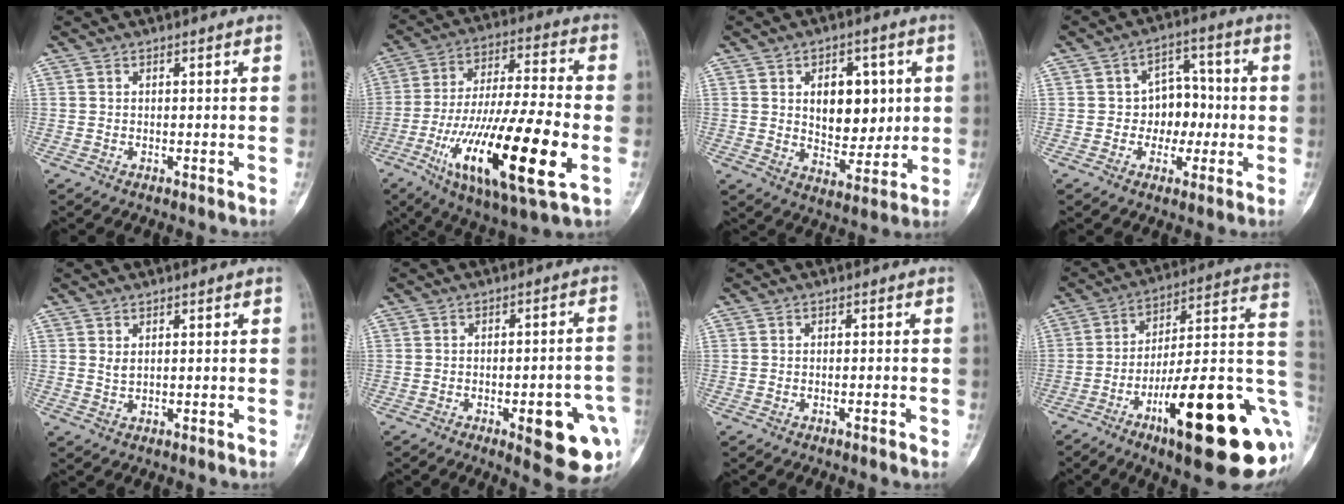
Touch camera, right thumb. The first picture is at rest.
{"total": 26.3, "force": [-7.9, 6.6, 24.2], "torque": [-0.455, -0.003, -0.128]}
{"total": 11.8, "force": [2.4, 7.5, 8.7], "torque": [-0.075, -0.016, 0.044]}
{"total": 8.1, "force": [-0.9, 6.4, 4.9], "torque": [-0.018, 0.030, -0.021]}
{"total": 1.4, "force": [0.6, 0.9, 1.0], "torque": [-0.009, -0.006, 0.015]}
{"total": 13.5, "force": [-4.9, 4.1, 11.9], "torque": [-0.115, 0.020, -0.051]}
{"total": 0.9, "force": [-0.5, 0.3, 0.7], "torque": [-0.011, 0.004, -0.007]}
{"total": 28.8, "force": [-9.8, 7.6, 26.0], "torque": [-0.297, 0.042, -0.140]}